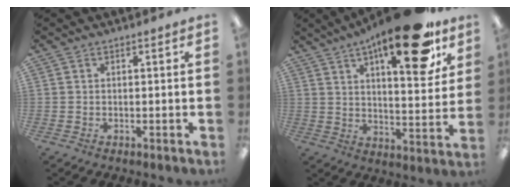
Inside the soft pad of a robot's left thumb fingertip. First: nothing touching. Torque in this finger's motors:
{"motor_torque": [1.18, 1.77, 1.36, -1.41, 0.13]}